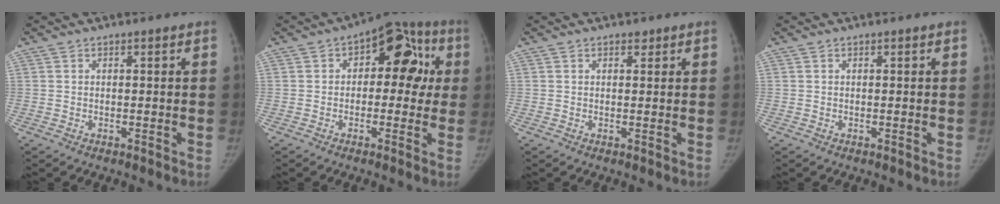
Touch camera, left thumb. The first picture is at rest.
{"total": 13.1, "force": [2.3, 8.1, 10.1], "torque": [-0.059, 0.036, 0.016]}
{"total": 1.1, "force": [0.8, 0.7, 0.4], "torque": [0.003, -0.002, 0.009]}
{"total": 0.0}